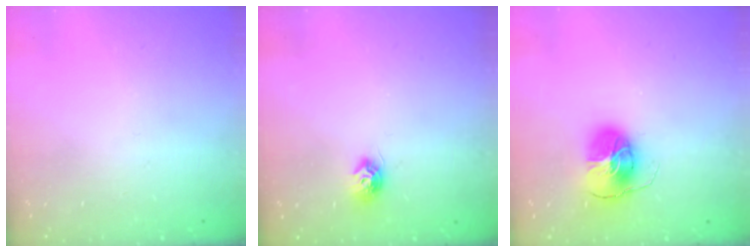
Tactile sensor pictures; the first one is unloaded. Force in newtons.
{"total": 7.6, "press": 7.6, "slide": 0.2}
{"total": 9.1, "press": 9.1, "slide": 0.8}